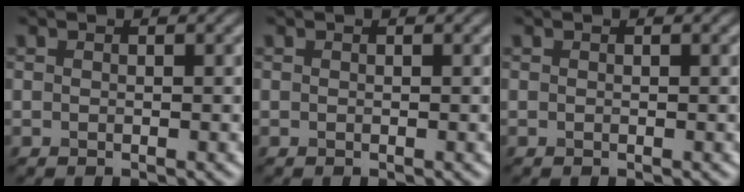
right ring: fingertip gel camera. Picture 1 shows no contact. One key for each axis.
{"total": 0.0}
{"total": 0.0}